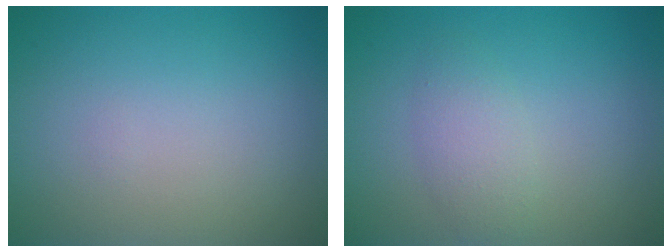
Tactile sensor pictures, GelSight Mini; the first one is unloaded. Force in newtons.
{"total": 2.2, "press": 2.2, "slide": 0.0}